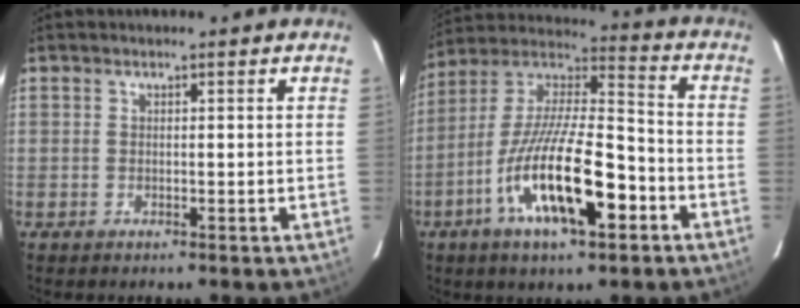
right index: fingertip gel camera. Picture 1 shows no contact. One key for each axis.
{"total": 19.8, "fx": -8.2, "fy": 5.8, "fz": 17.1, "tx": -0.318, "ty": -0.015, "tz": -0.150}